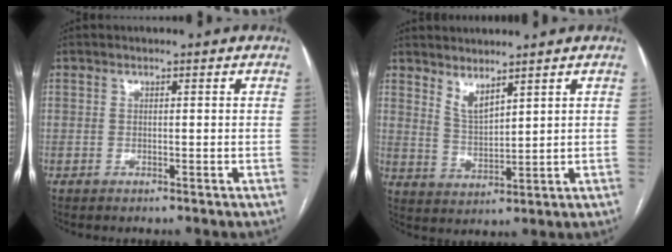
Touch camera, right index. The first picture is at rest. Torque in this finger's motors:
{"motor_torque": [0.00, 0.10, 0.05, 0.02]}